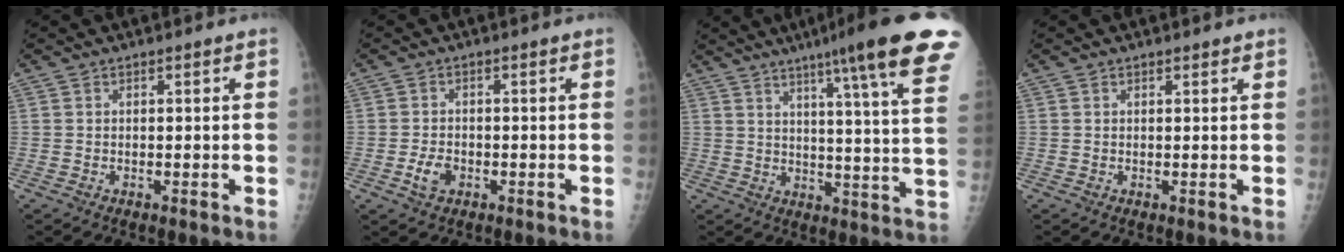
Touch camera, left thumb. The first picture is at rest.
{"total": 3.3, "force": [-1.2, 2.2, 2.1], "torque": [-0.039, 0.004, -0.021]}
{"total": 21.2, "force": [14.0, 0.7, 15.9], "torque": [-0.204, -0.060, 0.174]}
{"total": 0.7, "force": [0.6, 0.2, 0.2], "torque": [-0.004, -0.004, 0.008]}